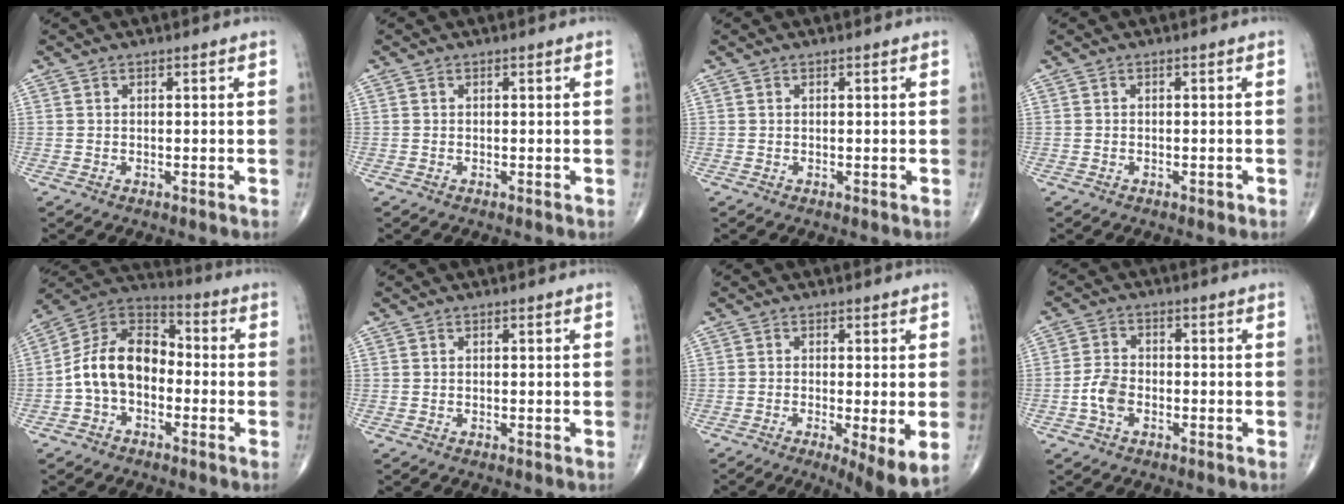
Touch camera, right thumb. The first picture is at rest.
{"total": 0.0}
{"total": 0.0}
{"total": 0.6, "force": [-0.4, 0.4, 0.3], "torque": [-0.002, 0.001, -0.007]}
{"total": 13.1, "force": [-2.4, 9.0, 9.2], "torque": [-0.145, 0.046, -0.058]}
{"total": 0.0}
{"total": 7.4, "force": [-1.8, 1.6, 6.9], "torque": [-0.111, -0.022, -0.030]}
{"total": 4.5, "force": [-1.7, 2.9, 3.0], "torque": [-0.060, 0.013, -0.037]}